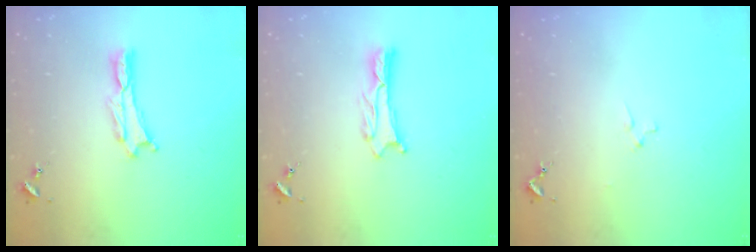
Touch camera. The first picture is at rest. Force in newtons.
{"total": 1.1, "press": 1.1, "slide": 0.2}
{"total": 1.1, "press": 1.1, "slide": 0.1}